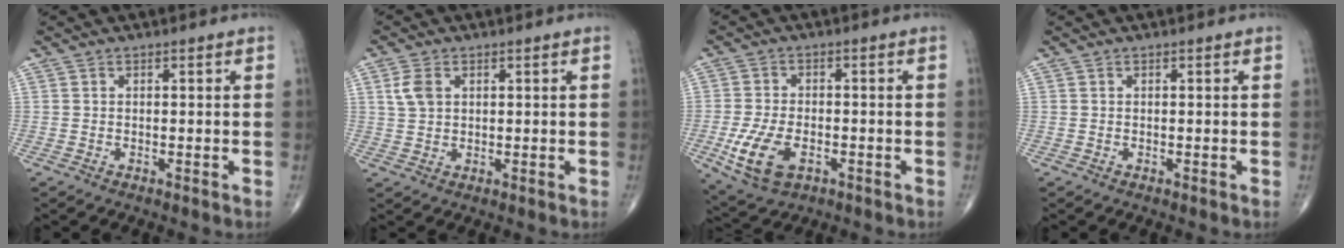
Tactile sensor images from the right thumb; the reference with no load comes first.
{"total": 3.9, "force": [1.4, 2.6, 2.6], "torque": [-0.051, 0.003, 0.030]}
{"total": 9.6, "force": [-3.3, 5.5, 7.2], "torque": [-0.146, 0.002, -0.051]}
{"total": 0.0}